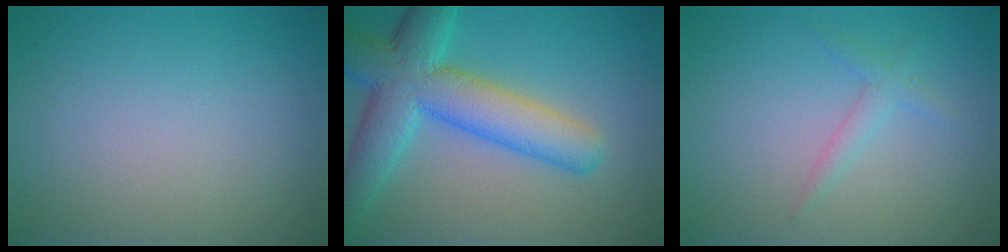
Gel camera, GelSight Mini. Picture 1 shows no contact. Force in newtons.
{"total": 7.0, "press": 7.0, "slide": 0.6}
{"total": 1.4, "press": 1.4, "slide": 0.0}